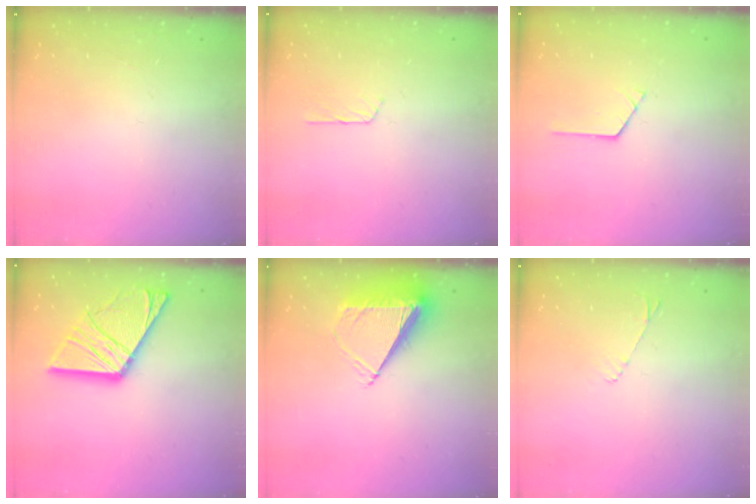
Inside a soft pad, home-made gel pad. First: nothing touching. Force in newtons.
{"total": 2.7, "press": 2.7, "slide": 0.3}
{"total": 0.7, "press": 0.6, "slide": 0.1}
{"total": 18.4, "press": 18.3, "slide": 1.8}
{"total": 7.9, "press": 7.8, "slide": 1.1}
{"total": 4.4, "press": 4.3, "slide": 0.7}